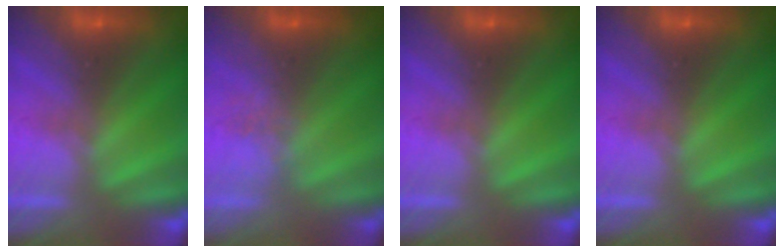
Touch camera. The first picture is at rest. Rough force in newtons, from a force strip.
{"total": 2.4}
{"total": 0.0}
{"total": 0.0}